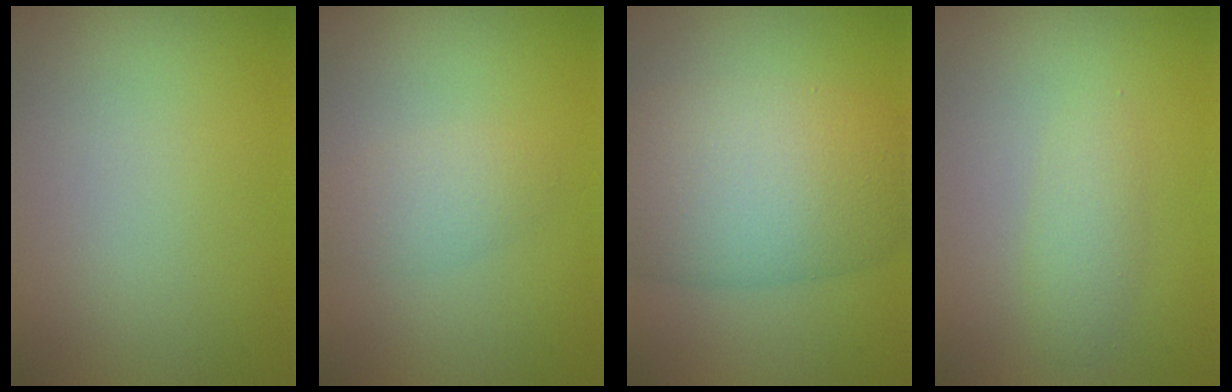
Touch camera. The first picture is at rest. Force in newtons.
{"total": 2.1, "press": 2.0, "slide": 0.0}
{"total": 10.4, "press": 10.4, "slide": 0.3}
{"total": 1.7, "press": 1.7, "slide": 0.1}